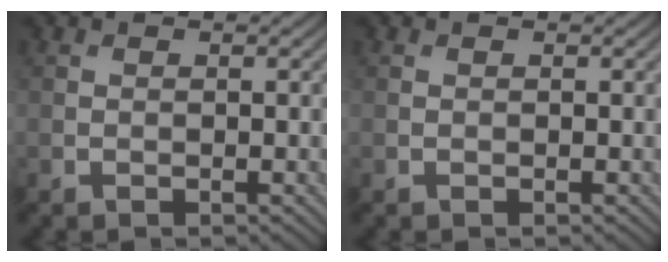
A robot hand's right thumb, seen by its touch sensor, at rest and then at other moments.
{"total": 0.0}